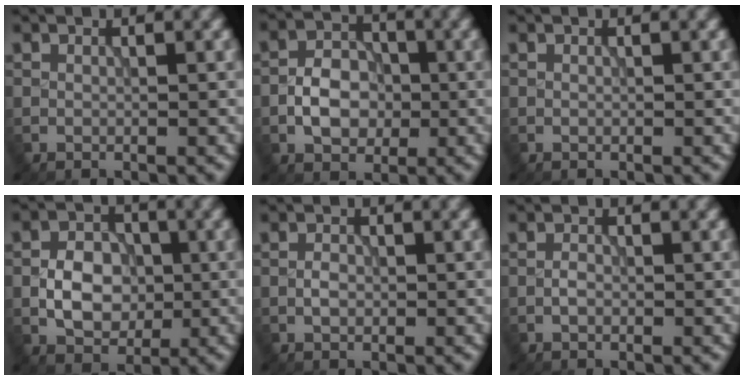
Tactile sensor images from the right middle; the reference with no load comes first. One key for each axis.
{"total": 4.3, "fx": -1.0, "fy": 3.1, "fz": 2.8, "tx": -0.043, "ty": 0.006, "tz": -0.020}
{"total": 0.0}
{"total": 4.9, "fx": -0.6, "fy": 3.6, "fz": 3.2, "tx": -0.050, "ty": 0.002, "tz": -0.012}
{"total": 1.2, "fx": -0.3, "fy": 0.8, "fz": 0.9, "tx": -0.016, "ty": 0.003, "tz": -0.009}
{"total": 0.9, "fx": -0.4, "fy": 0.5, "fz": 0.6, "tx": -0.012, "ty": 0.002, "tz": -0.009}